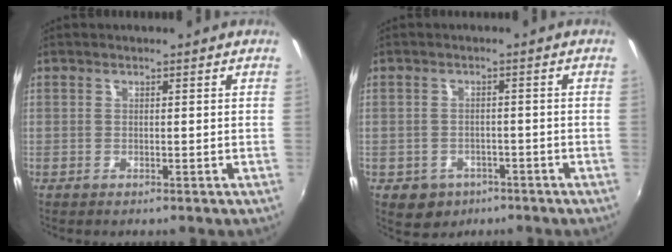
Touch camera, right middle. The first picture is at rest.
{"total": 5.8, "force": [-2.8, 4.7, 1.8], "torque": [-0.050, -0.004, -0.032]}